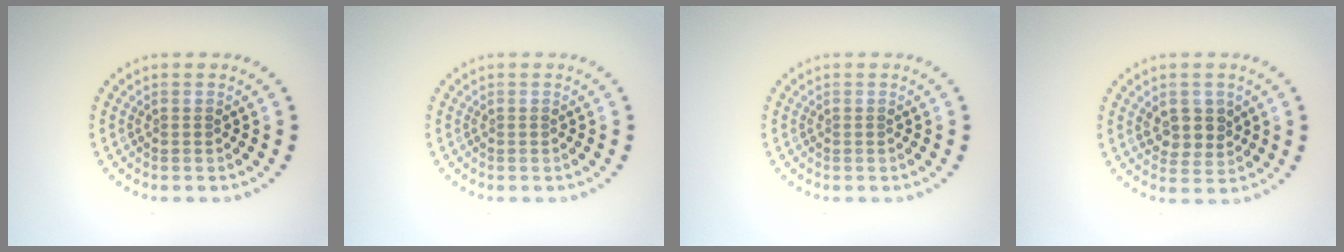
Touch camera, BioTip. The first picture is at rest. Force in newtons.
{"total": 0.0}
{"total": 0.0}
{"total": 2.8, "press": 2.7, "slide": 0.9}